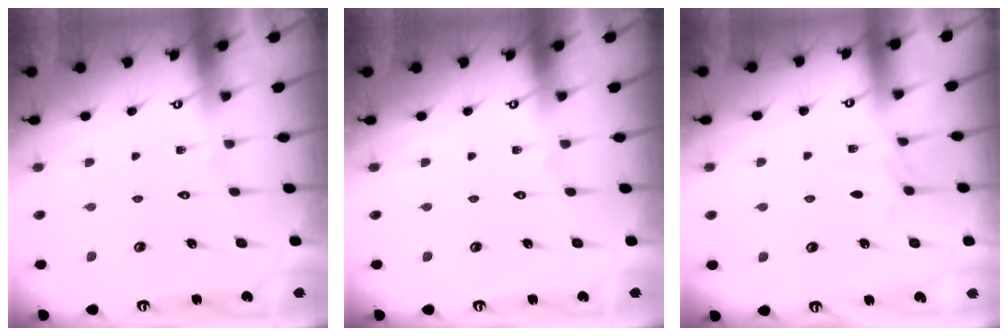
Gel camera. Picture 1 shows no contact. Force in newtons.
{"total": 0.0}
{"total": 4.2, "press": 4.1, "slide": 0.6}